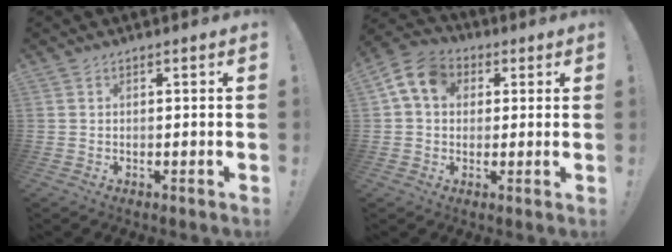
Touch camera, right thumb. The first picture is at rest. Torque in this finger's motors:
{"motor_torque": [1.17, 1.17, 0.35, -0.22, 0.02]}